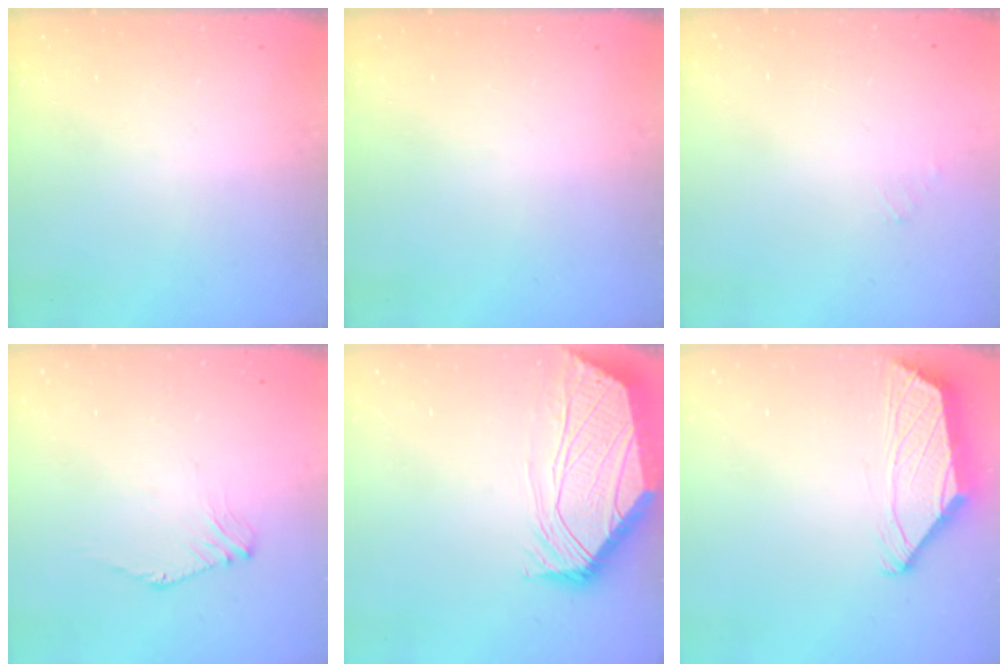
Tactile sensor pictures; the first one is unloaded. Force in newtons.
{"total": 0.0}
{"total": 1.4, "press": 1.4, "slide": 0.2}
{"total": 1.6, "press": 1.5, "slide": 0.5}
{"total": 4.5, "press": 4.4, "slide": 0.6}
{"total": 1.8, "press": 1.6, "slide": 0.8}